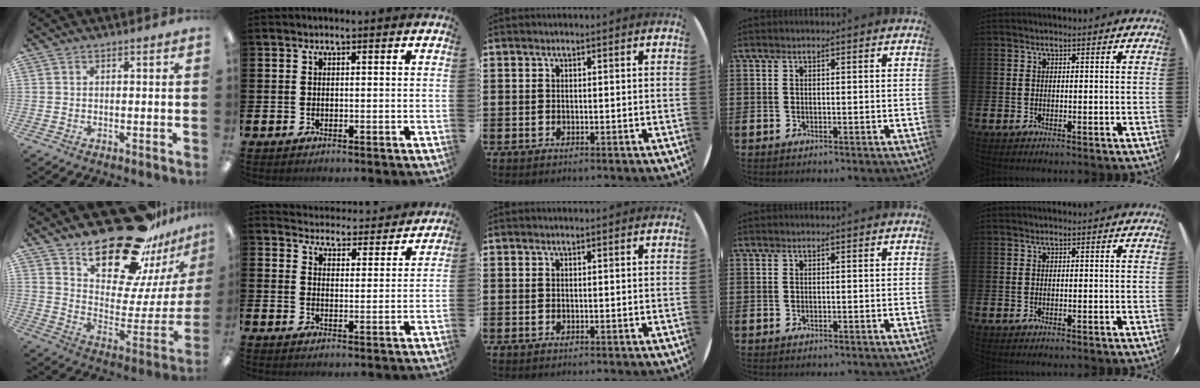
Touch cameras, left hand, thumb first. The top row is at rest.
{"thumb": {"total": 25.1, "force": [18.7, 10.5, 12.9], "torque": [-0.184, -0.129, 0.319]}, "index": {"total": 4.5, "force": [4.5, 0.7, -0.1], "torque": [-0.012, -0.042, 0.074]}}